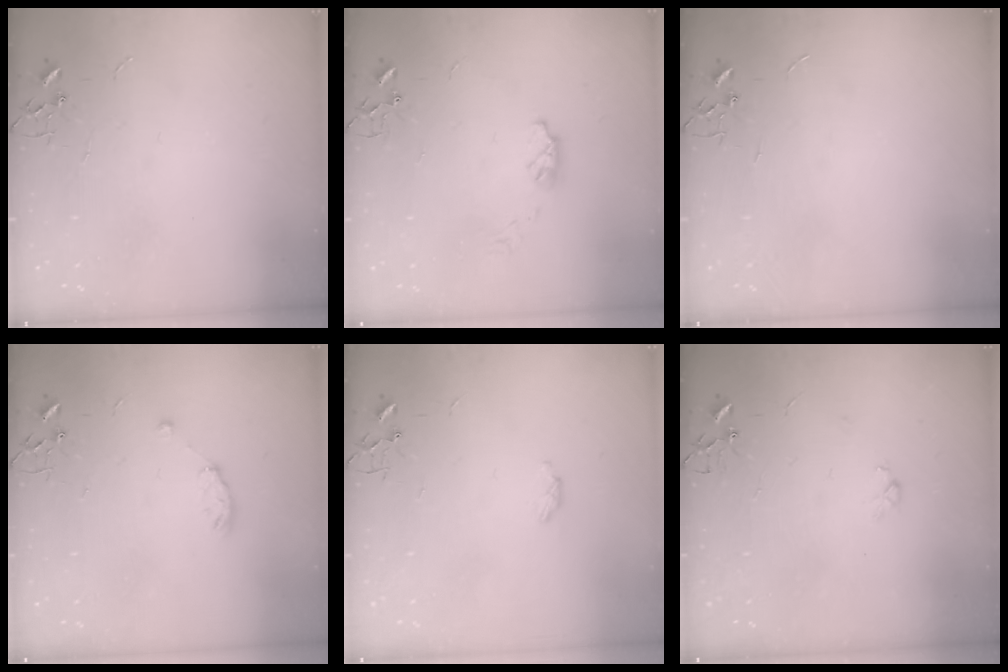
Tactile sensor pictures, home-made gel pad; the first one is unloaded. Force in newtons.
{"total": 5.5, "press": 5.4, "slide": 0.8}
{"total": 0.0}
{"total": 6.3, "press": 6.3, "slide": 0.8}
{"total": 3.7, "press": 3.7, "slide": 0.5}
{"total": 3.8, "press": 3.6, "slide": 0.9}